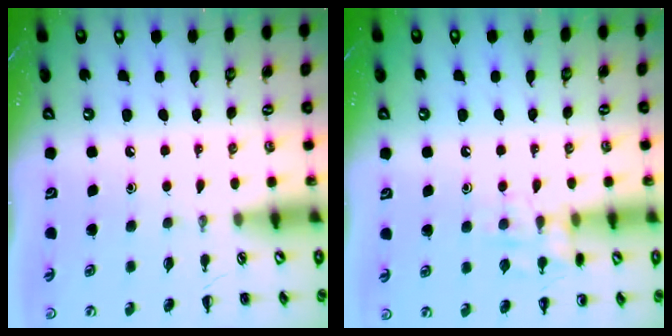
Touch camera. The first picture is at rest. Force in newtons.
{"total": 8.6, "press": 8.5, "slide": 0.8}